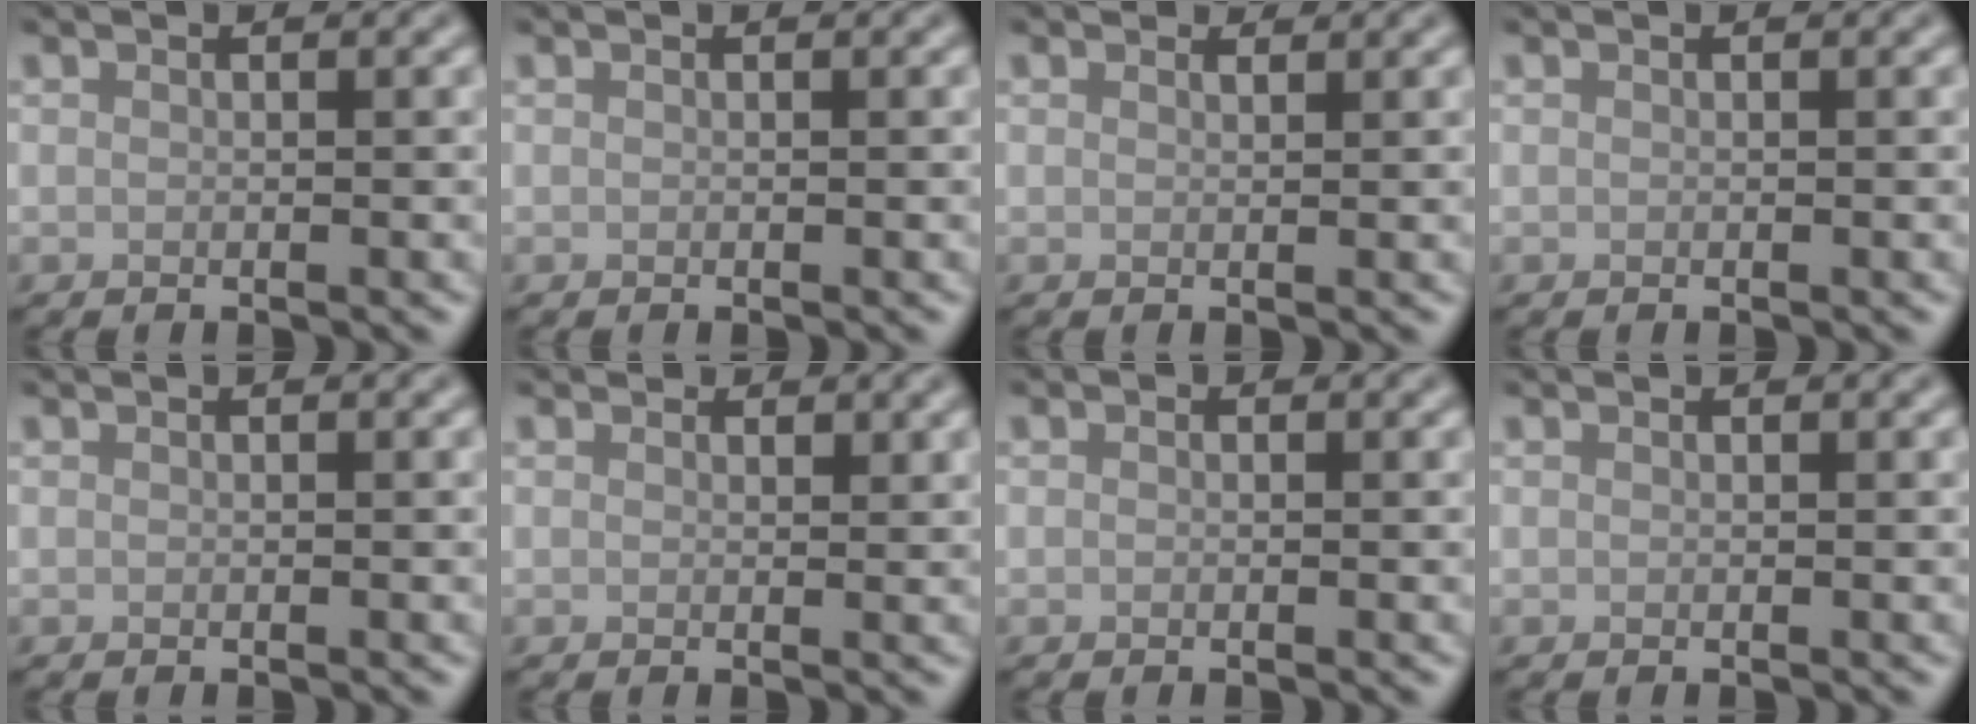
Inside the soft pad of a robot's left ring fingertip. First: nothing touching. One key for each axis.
{"total": 0.0}
{"total": 0.9, "fx": 0.8, "fy": 0.3, "fz": 0.2, "tx": -0.005, "ty": -0.003, "tz": 0.010}
{"total": 0.0}
{"total": 0.0}
{"total": 0.9, "fx": 0.7, "fy": 0.5, "fz": 0.3, "tx": -0.002, "ty": -0.003, "tz": 0.010}
{"total": 0.0}
{"total": 0.0}